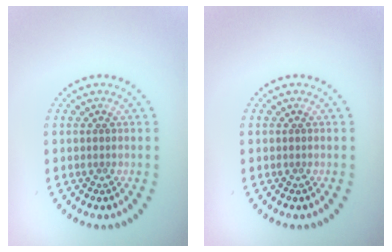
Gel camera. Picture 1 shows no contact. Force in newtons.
{"total": 0.0}